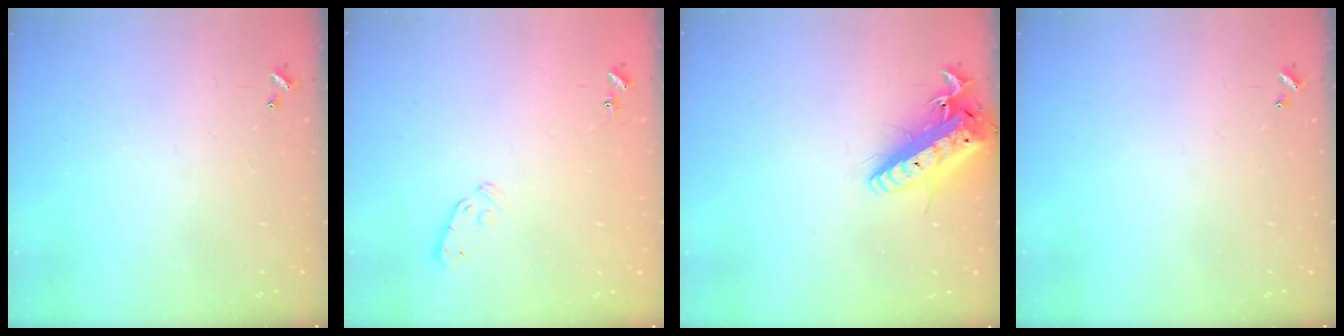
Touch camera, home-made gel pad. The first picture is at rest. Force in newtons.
{"total": 5.3, "press": 5.3, "slide": 0.7}
{"total": 16.9, "press": 16.6, "slide": 3.2}
{"total": 0.0}